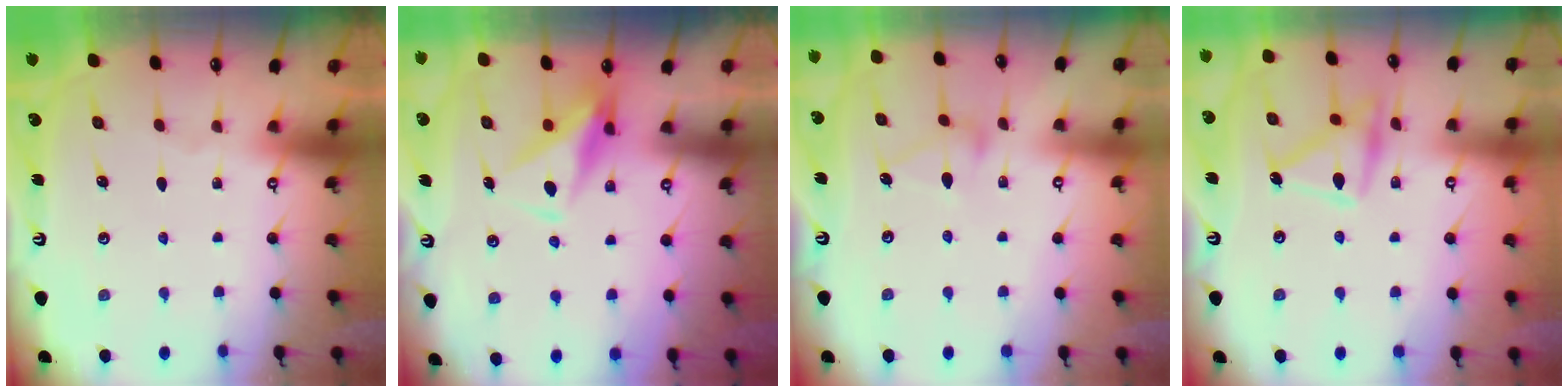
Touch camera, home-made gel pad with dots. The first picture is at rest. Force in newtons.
{"total": 8.1, "press": 8.0, "slide": 1.4}
{"total": 8.1, "press": 8.1, "slide": 0.3}
{"total": 14.7, "press": 14.7, "slide": 0.4}